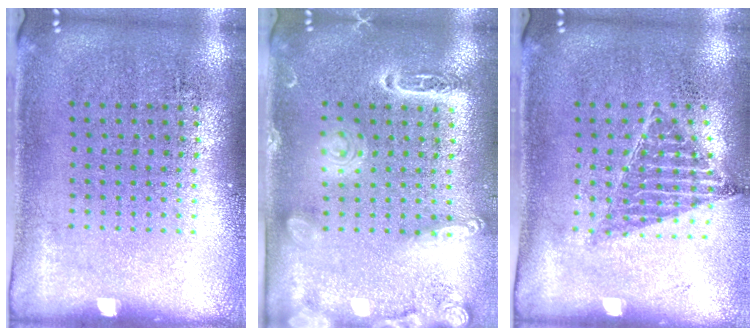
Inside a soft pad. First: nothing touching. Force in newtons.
{"total": 2.0, "press": 1.9, "slide": 0.6}
{"total": 0.9, "press": 0.9, "slide": 0.0}